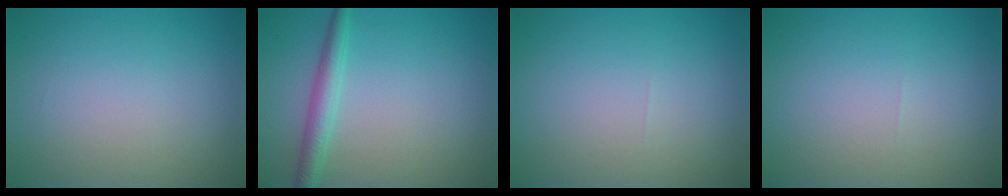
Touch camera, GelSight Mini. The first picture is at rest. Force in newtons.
{"total": 2.4, "press": 2.4, "slide": 0.1}
{"total": 0.0}
{"total": 0.0}